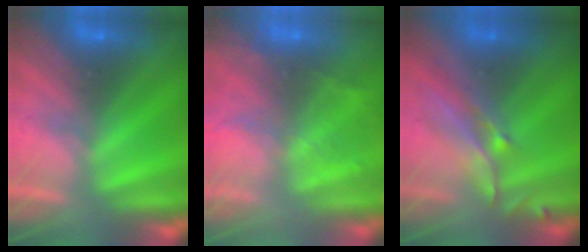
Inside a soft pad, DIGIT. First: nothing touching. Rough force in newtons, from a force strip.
{"total": 7.1}
{"total": 2.8}